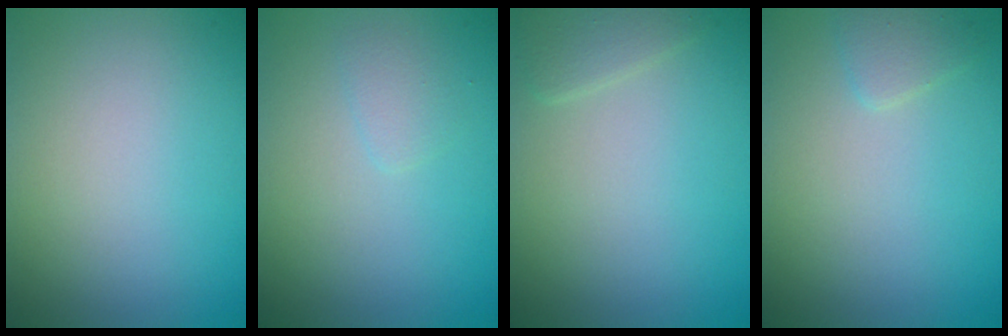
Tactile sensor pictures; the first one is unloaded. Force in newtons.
{"total": 1.0, "press": 1.0, "slide": 0.0}
{"total": 1.4, "press": 1.3, "slide": 0.1}
{"total": 1.2, "press": 1.2, "slide": 0.1}